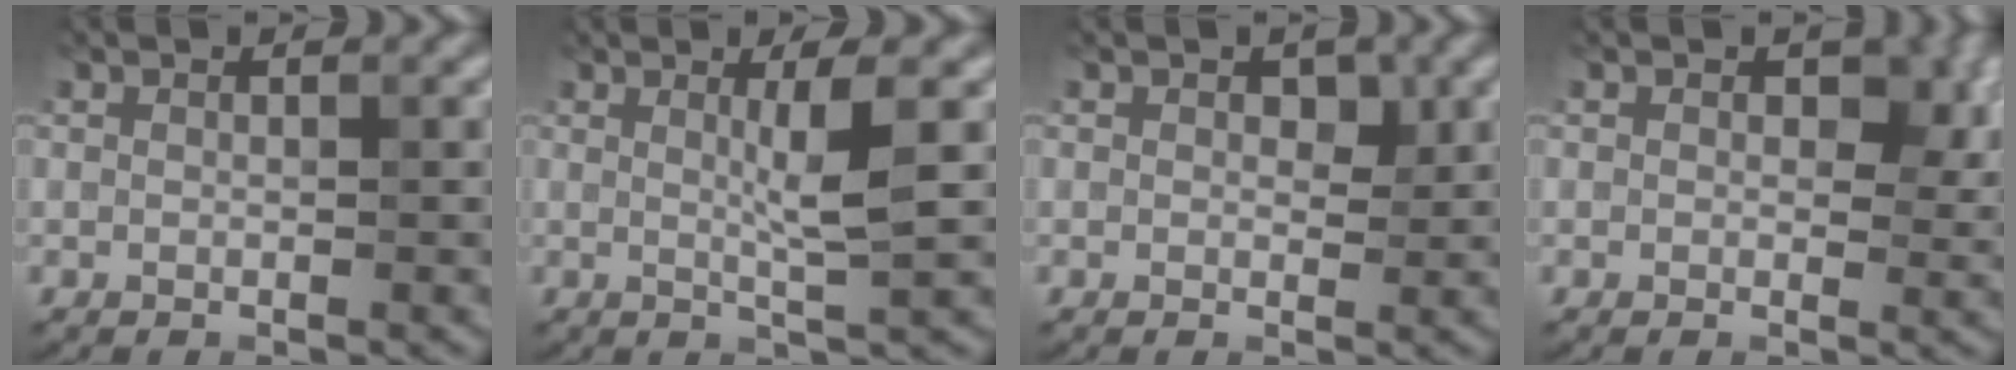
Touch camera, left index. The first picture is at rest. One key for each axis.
{"total": 3.4, "fx": 0.7, "fy": 0.4, "fz": 3.3, "tx": -0.056, "ty": -0.005, "tz": 0.010}
{"total": 1.3, "fx": 0.4, "fy": 0.9, "fz": 0.9, "tx": -0.009, "ty": -0.004, "tz": 0.004}
{"total": 3.2, "fx": 0.9, "fy": 2.0, "fz": 2.4, "tx": -0.028, "ty": -0.004, "tz": 0.009}